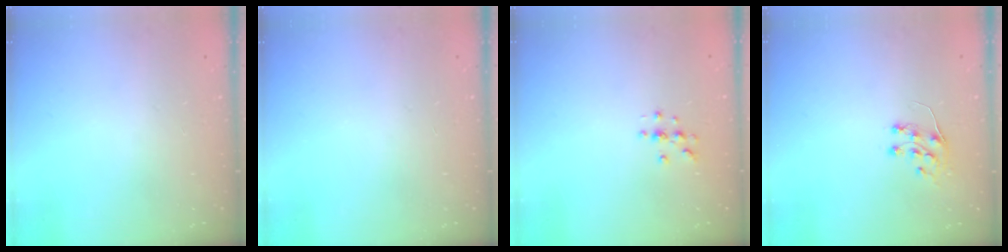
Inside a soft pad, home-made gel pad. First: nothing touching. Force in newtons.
{"total": 0.0}
{"total": 3.4, "press": 3.4, "slide": 0.4}
{"total": 6.5, "press": 6.4, "slide": 0.6}